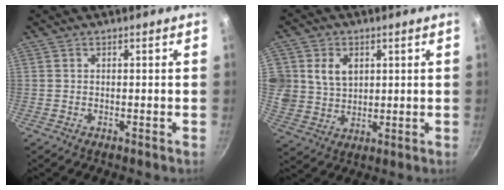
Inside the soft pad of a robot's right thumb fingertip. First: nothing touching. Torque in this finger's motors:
{"motor_torque": [0.02, 0.31, 0.04, 0.11, 0.15]}